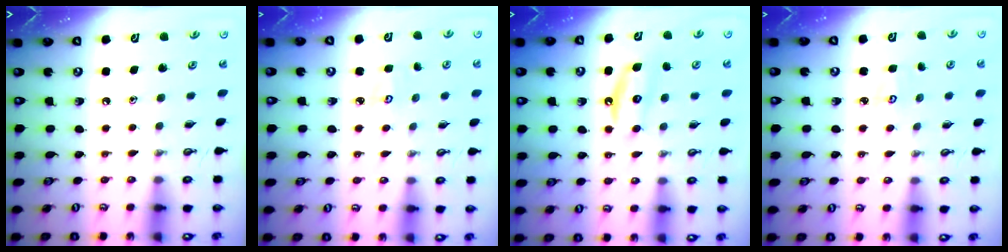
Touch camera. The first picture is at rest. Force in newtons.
{"total": 3.8, "press": 3.8, "slide": 0.5}
{"total": 5.7, "press": 5.6, "slide": 1.1}
{"total": 3.8, "press": 3.8, "slide": 0.5}